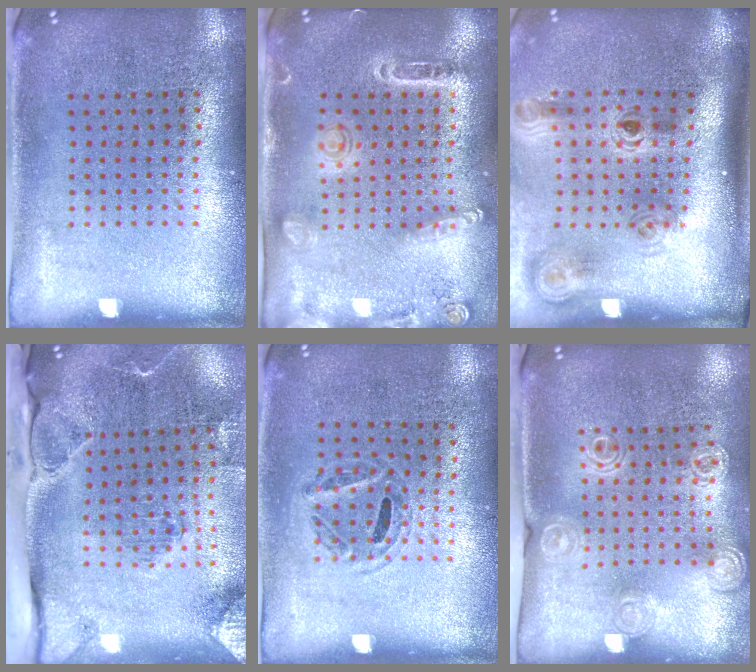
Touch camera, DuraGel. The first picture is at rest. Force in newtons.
{"total": 1.5, "press": 1.5, "slide": 0.4}
{"total": 1.8, "press": 1.3, "slide": 1.3}
{"total": 3.0, "press": 2.2, "slide": 2.0}
{"total": 1.0, "press": 0.7, "slide": 0.7}
{"total": 1.3, "press": 1.3, "slide": 0.3}